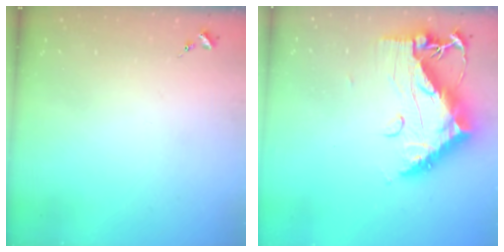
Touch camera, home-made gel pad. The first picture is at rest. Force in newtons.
{"total": 17.0, "press": 17.0, "slide": 1.4}